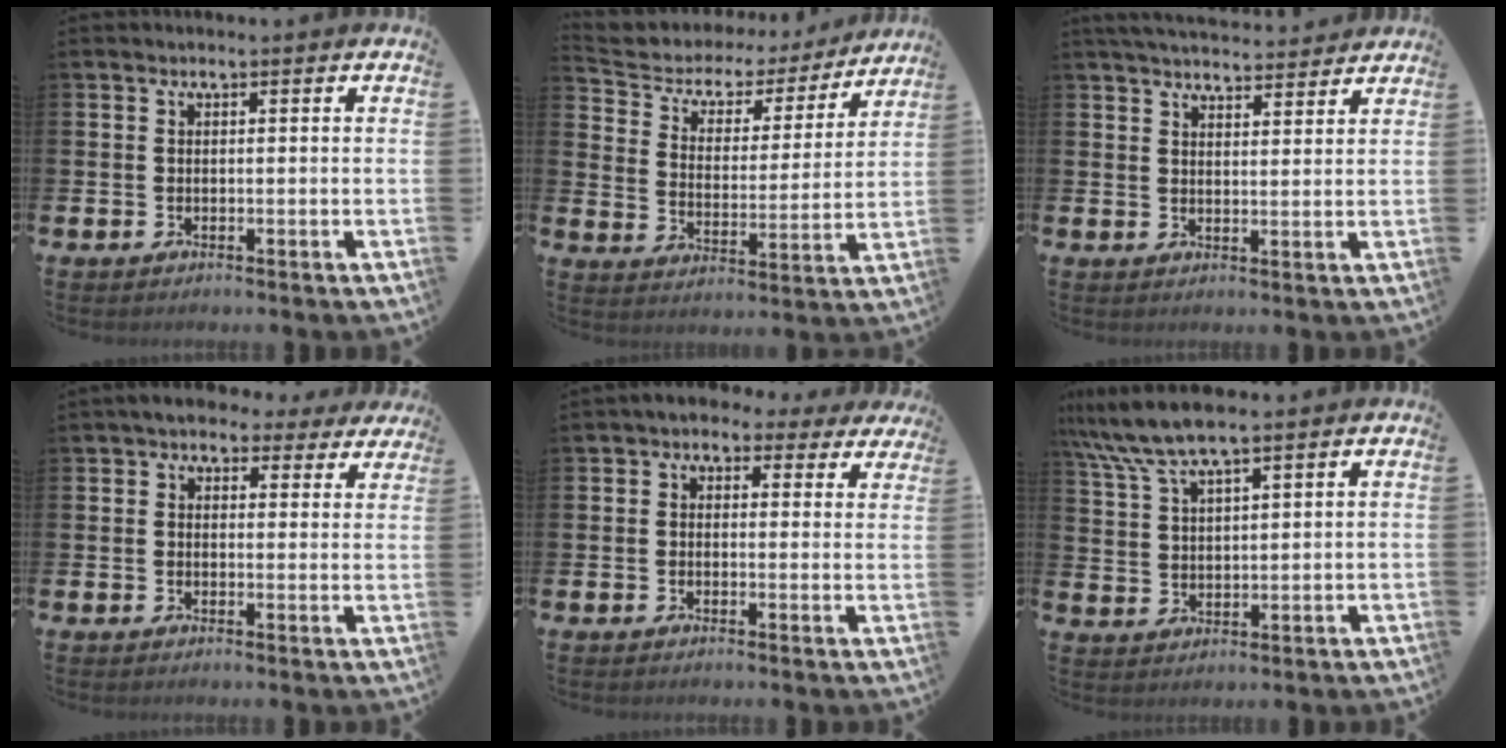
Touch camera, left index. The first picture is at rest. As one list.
[{"total": 5.2, "force": [4.3, 2.7, 1.1], "torque": [-0.048, -0.033, 0.065]}, {"total": 4.6, "force": [4.6, 0.5, 0.5], "torque": [-0.017, -0.026, 0.083]}, {"total": 4.5, "force": [3.7, 2.3, 1.2], "torque": [-0.024, -0.014, 0.064]}, {"total": 2.3, "force": [1.5, 1.6, 0.6], "torque": [-0.015, -0.006, 0.021]}, {"total": 7.3, "force": [6.2, 0.9, 3.7], "torque": [-0.087, -0.016, 0.112]}]